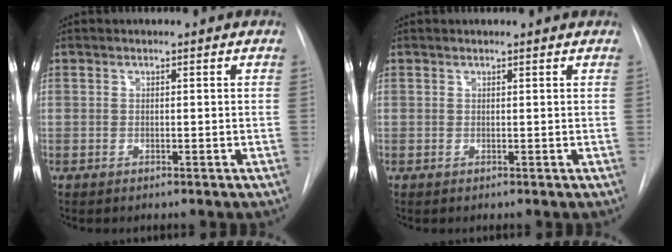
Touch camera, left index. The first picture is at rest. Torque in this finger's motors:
{"motor_torque": [0.17, -0.20, -0.19, 0.01]}